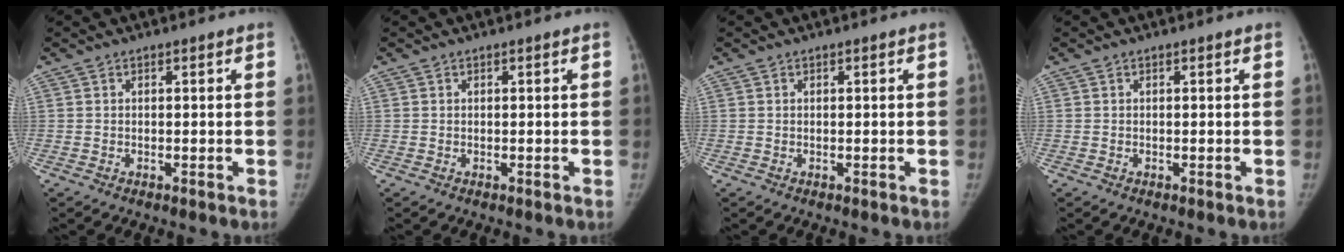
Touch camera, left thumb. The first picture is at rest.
{"total": 0.0}
{"total": 0.0}
{"total": 0.0}